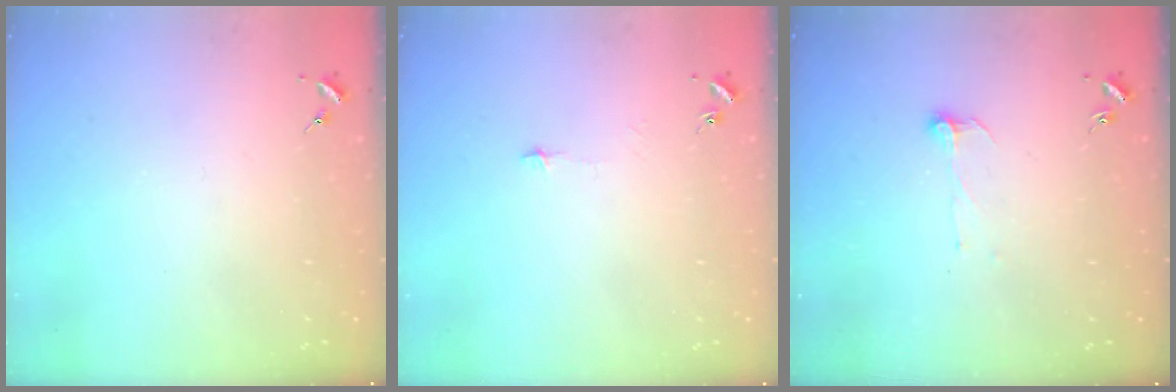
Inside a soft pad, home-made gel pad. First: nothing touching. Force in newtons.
{"total": 2.7, "press": 2.6, "slide": 0.3}
{"total": 6.0, "press": 6.0, "slide": 0.5}